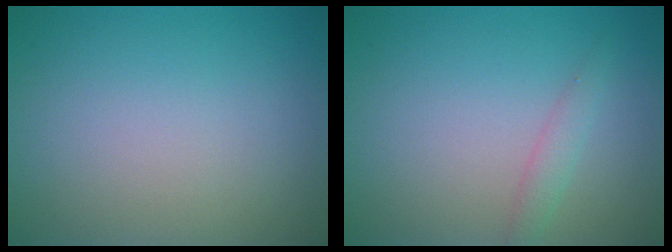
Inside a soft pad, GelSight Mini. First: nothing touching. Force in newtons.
{"total": 1.4, "press": 1.4, "slide": 0.0}